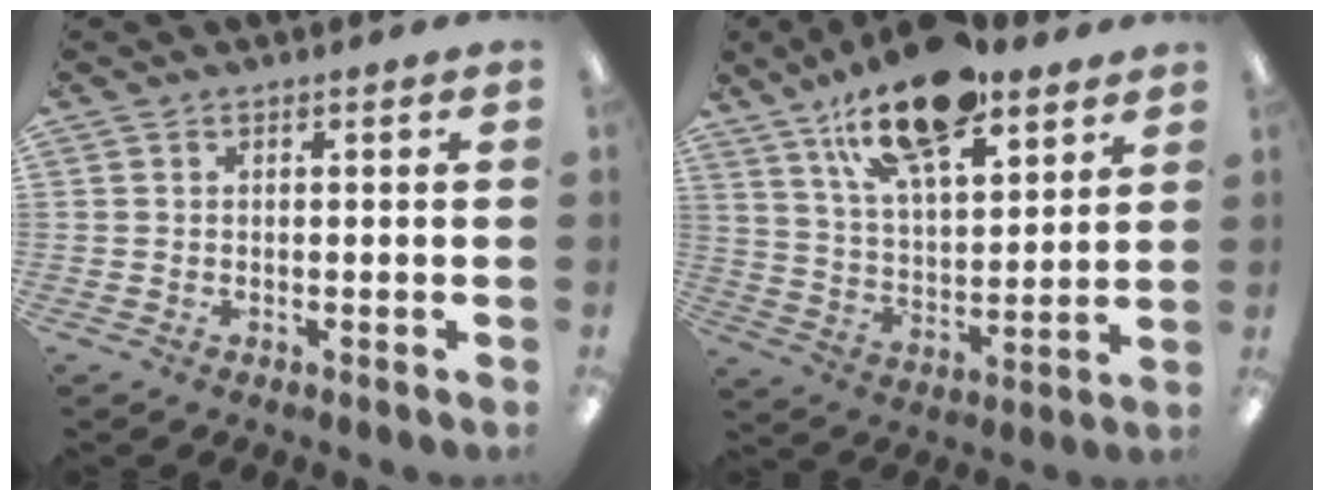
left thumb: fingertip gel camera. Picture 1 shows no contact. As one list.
[{"total": 19.0, "force": [13.4, 7.7, 11.2], "torque": [-0.186, -0.063, 0.227]}]